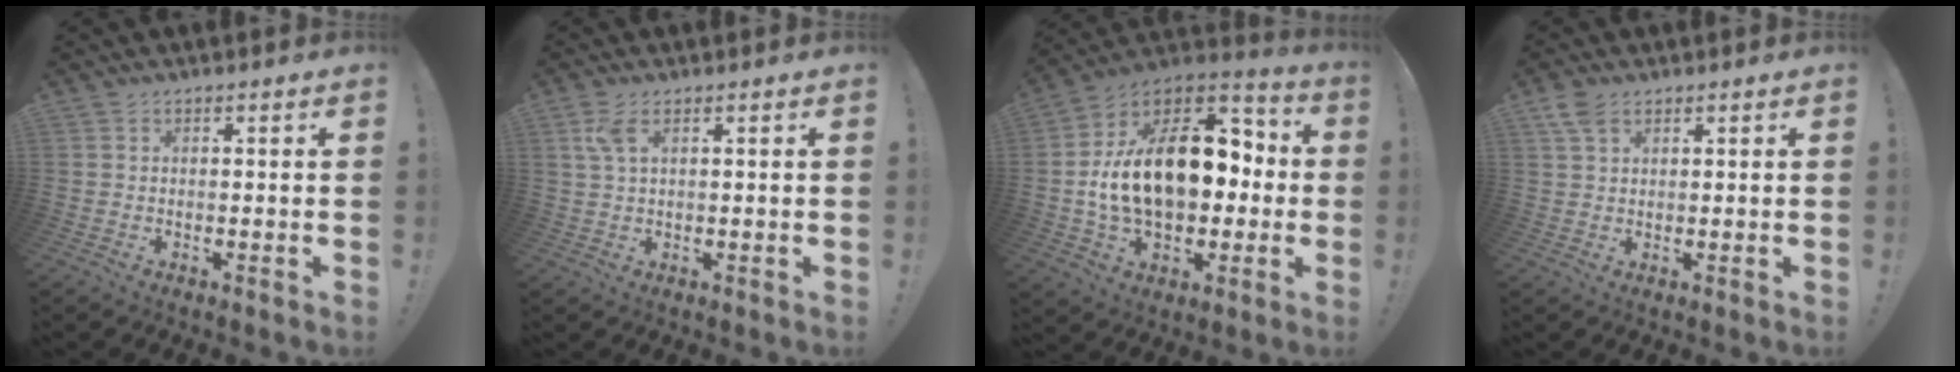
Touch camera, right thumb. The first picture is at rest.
{"total": 4.2, "force": [1.9, 1.6, 3.3], "torque": [-0.065, -0.001, 0.034]}
{"total": 24.0, "force": [0.8, 15.3, 18.4], "torque": [-0.300, 0.011, 0.028]}
{"total": 4.7, "force": [2.7, 2.6, 2.8], "torque": [-0.056, -0.004, 0.054]}